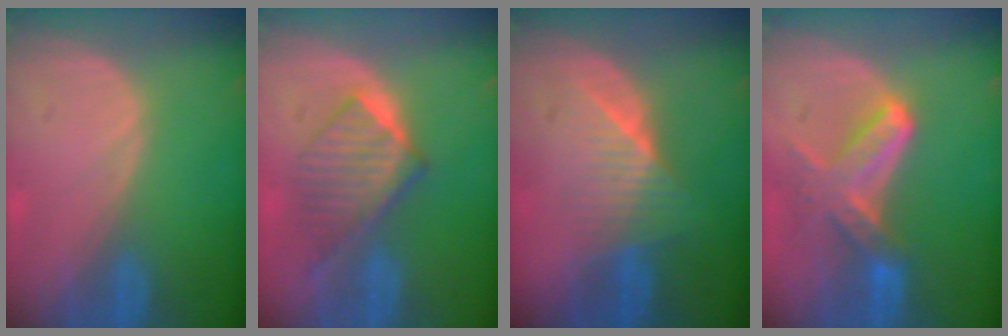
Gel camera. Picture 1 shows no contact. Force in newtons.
{"total": 6.4, "press": 6.3, "slide": 1.5}
{"total": 6.3, "press": 5.9, "slide": 2.4}
{"total": 6.4, "press": 6.4, "slide": 0.6}